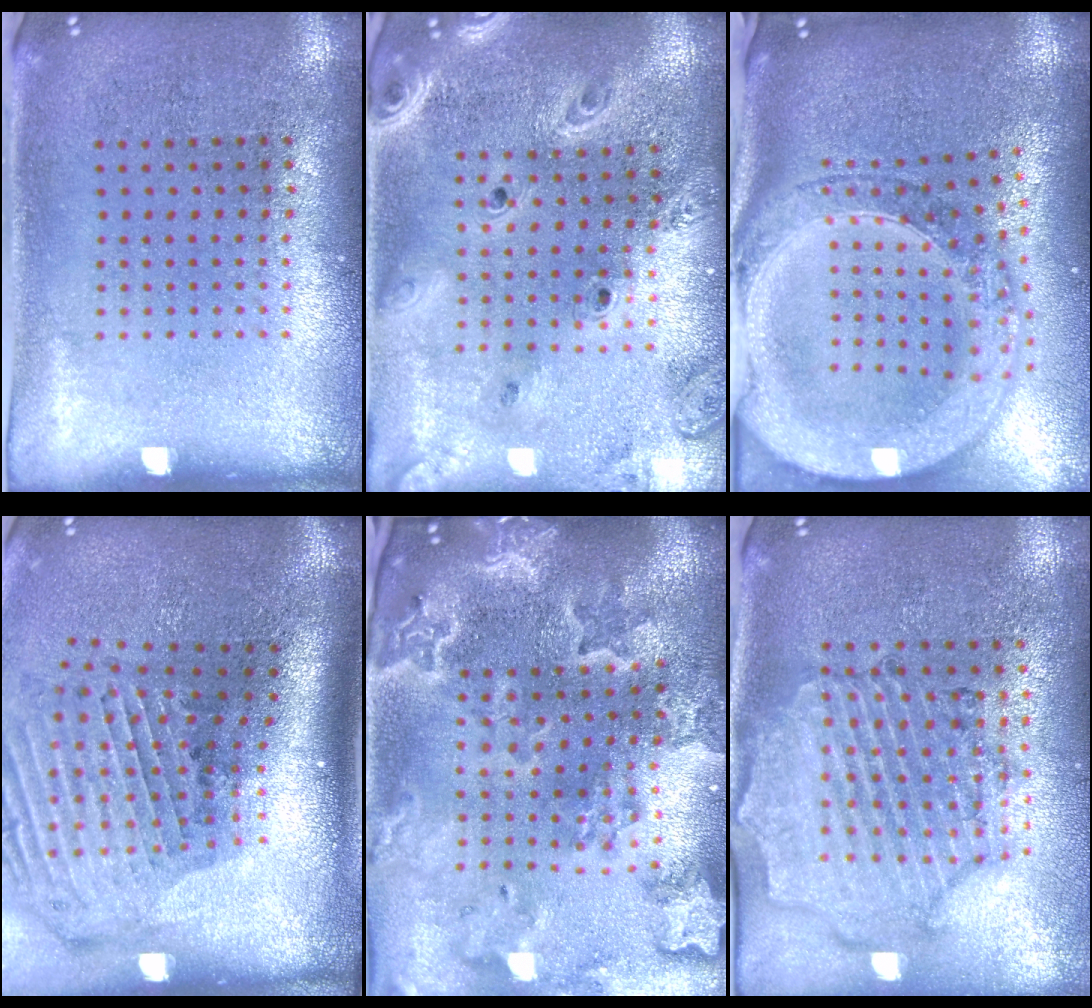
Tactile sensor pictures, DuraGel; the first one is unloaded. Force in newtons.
{"total": 2.8, "press": 2.4, "slide": 1.4}
{"total": 4.0, "press": 3.1, "slide": 2.5}
{"total": 2.9, "press": 2.1, "slide": 2.0}
{"total": 3.6, "press": 3.2, "slide": 1.8}
{"total": 1.5, "press": 1.5, "slide": 0.3}